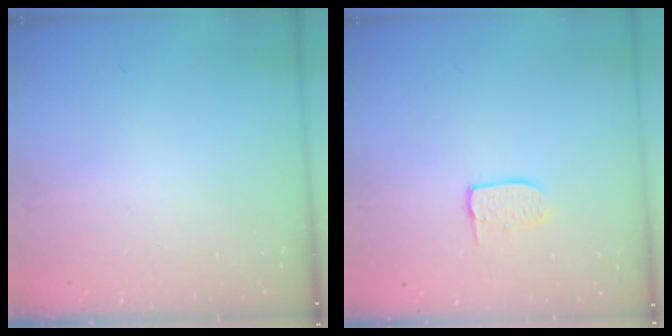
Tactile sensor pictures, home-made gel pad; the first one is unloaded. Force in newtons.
{"total": 6.5, "press": 6.5, "slide": 0.6}